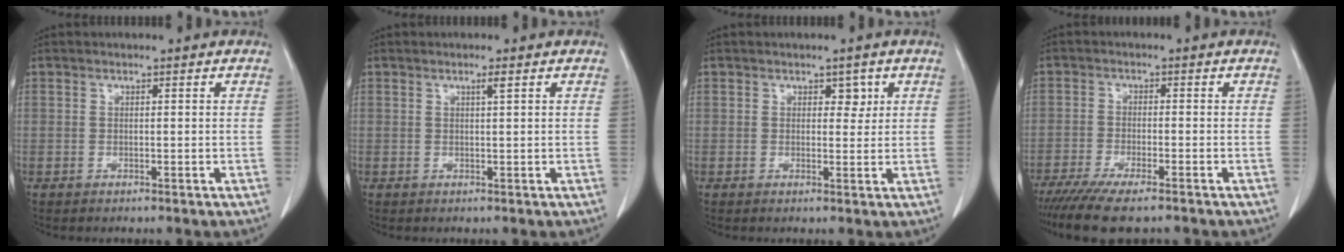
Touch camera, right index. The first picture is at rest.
{"total": 1.0, "force": [0.5, -0.2, 0.8], "torque": [-0.019, -0.002, 0.011]}
{"total": 2.0, "force": [0.9, 1.3, 1.2], "torque": [-0.009, -0.001, 0.011]}
{"total": 9.9, "force": [-7.9, 1.4, 5.8], "torque": [-0.088, -0.021, -0.125]}